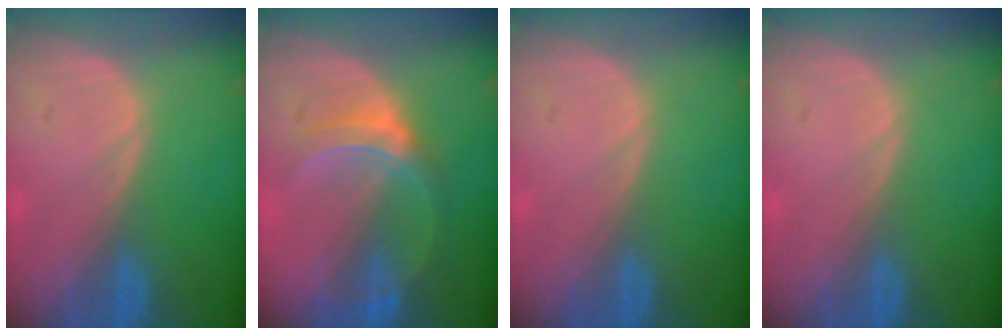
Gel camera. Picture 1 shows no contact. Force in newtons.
{"total": 5.5, "press": 5.5, "slide": 0.3}
{"total": 0.0}
{"total": 0.0}